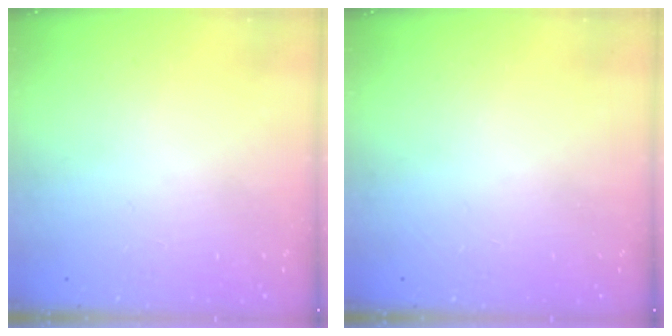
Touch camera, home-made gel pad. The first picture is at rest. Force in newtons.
{"total": 0.0}